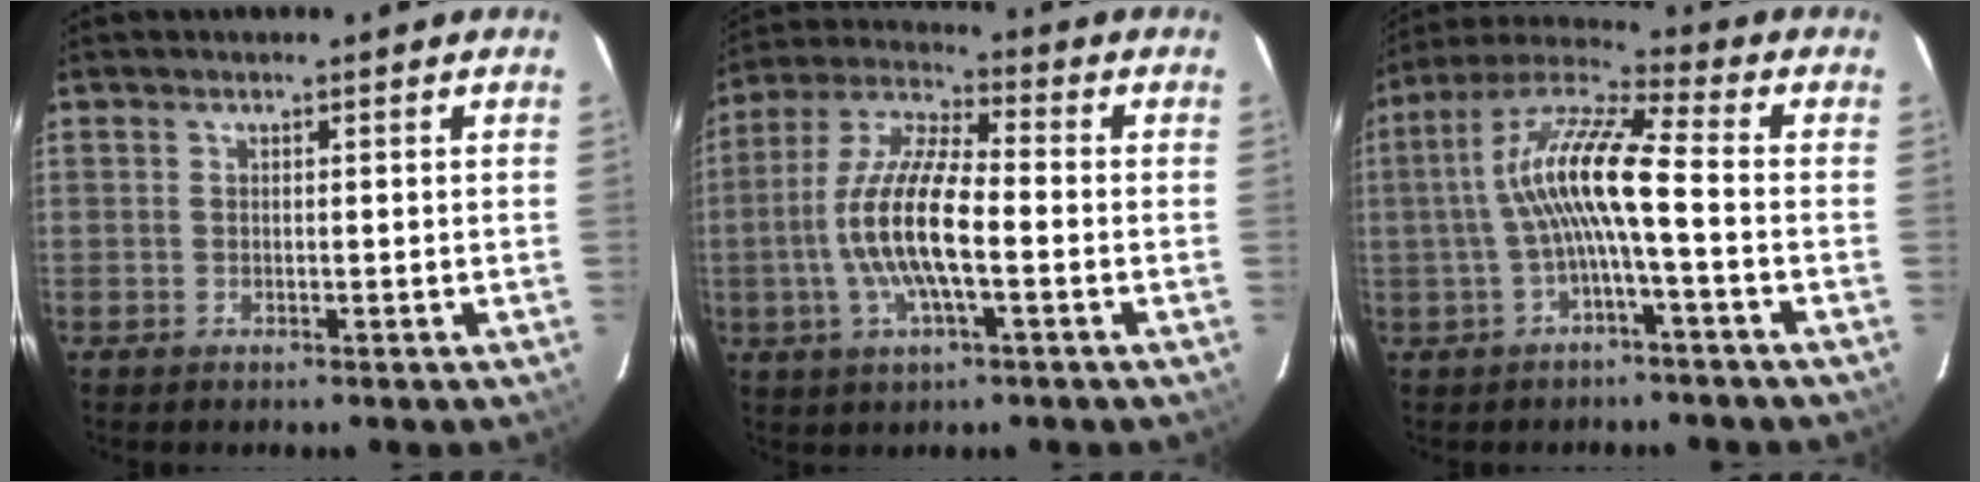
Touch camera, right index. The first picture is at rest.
{"total": 14.0, "force": [-2.6, 3.7, 13.3], "torque": [-0.271, 0.003, -0.055]}
{"total": 11.4, "force": [-1.4, 1.3, 11.3], "torque": [-0.229, 0.021, -0.030]}